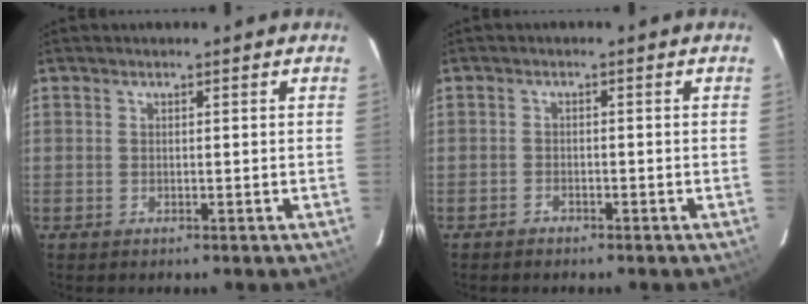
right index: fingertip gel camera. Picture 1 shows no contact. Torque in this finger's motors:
{"motor_torque": [0.04, -0.13, 0.03, 0.00]}